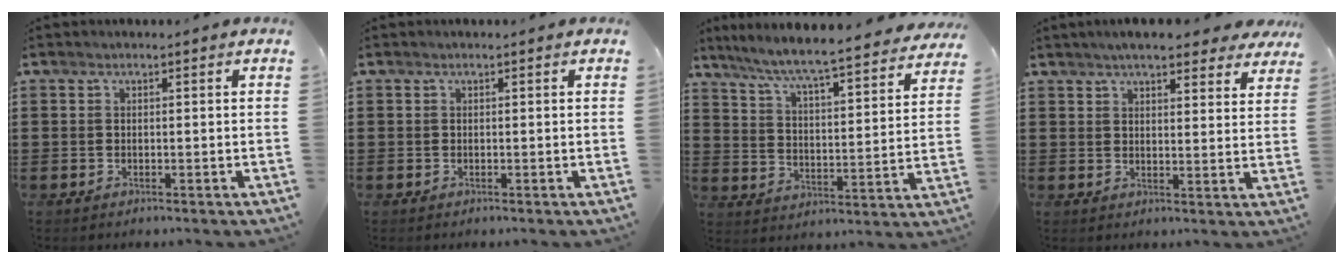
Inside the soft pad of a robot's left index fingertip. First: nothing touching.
{"total": 0.0}
{"total": 6.3, "force": [5.7, -0.5, 2.6], "torque": [-0.078, -0.049, 0.092]}
{"total": 5.8, "force": [5.1, 1.0, 2.5], "torque": [-0.058, -0.007, 0.092]}